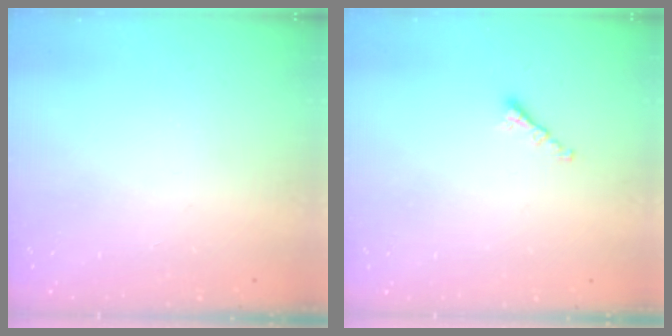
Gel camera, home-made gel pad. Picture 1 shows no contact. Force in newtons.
{"total": 1.3, "press": 1.2, "slide": 0.5}